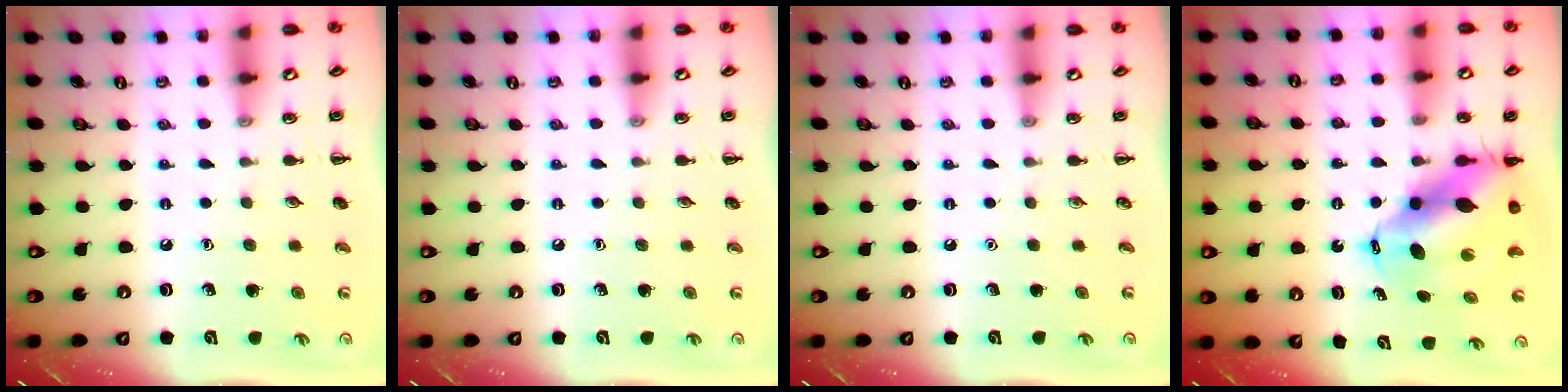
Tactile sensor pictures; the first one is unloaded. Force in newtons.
{"total": 0.0}
{"total": 0.0}
{"total": 11.5, "press": 11.1, "slide": 3.0}